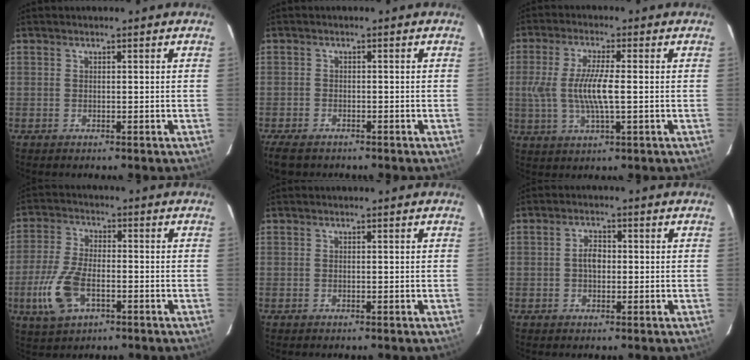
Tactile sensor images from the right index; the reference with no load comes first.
{"total": 5.6, "force": [-4.3, 2.6, 2.3], "torque": [-0.068, -0.016, -0.076]}
{"total": 8.7, "force": [-0.5, 1.7, 8.6], "torque": [-0.171, -0.005, -0.008]}
{"total": 10.4, "force": [-3.8, 5.3, 8.1], "torque": [-0.187, -0.007, -0.071]}
{"total": 0.0}
{"total": 2.8, "force": [-0.2, 1.9, 2.0], "torque": [-0.036, 0.008, -0.004]}